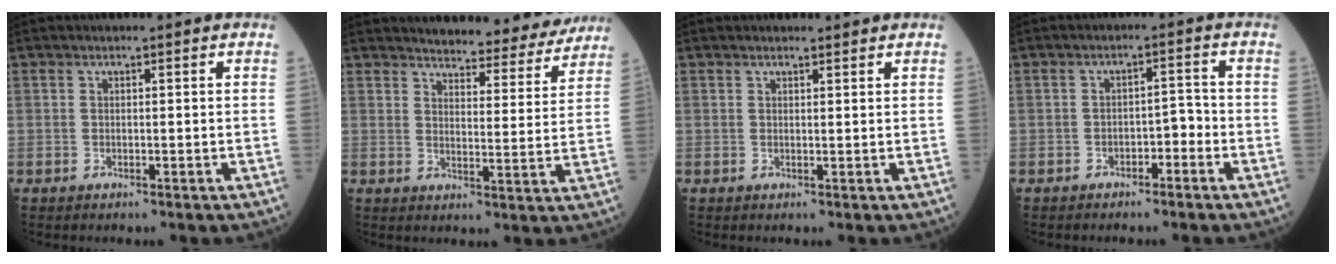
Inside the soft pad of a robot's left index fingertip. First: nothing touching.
{"total": 13.8, "force": [13.2, 2.6, 3.1], "torque": [-0.019, -0.028, 0.147]}
{"total": 1.0, "force": [1.0, 0.1, 0.0], "torque": [-0.009, 0.000, 0.015]}
{"total": 2.8, "force": [-1.8, 1.4, 1.7], "torque": [-0.022, 0.013, -0.030]}